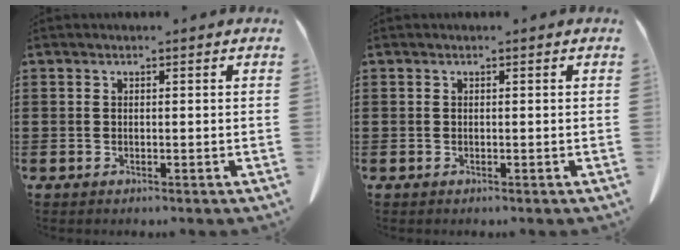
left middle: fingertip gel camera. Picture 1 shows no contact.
{"total": 0.0}